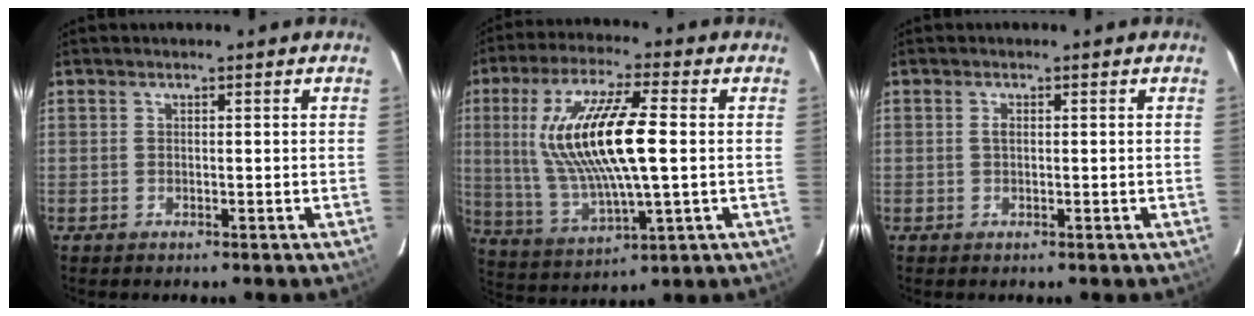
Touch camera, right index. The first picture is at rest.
{"total": 17.9, "force": [1.8, 4.2, 17.3], "torque": [-0.334, -0.001, 0.046]}
{"total": 0.9, "force": [0.1, 0.5, 0.7], "torque": [-0.014, 0.002, 0.000]}